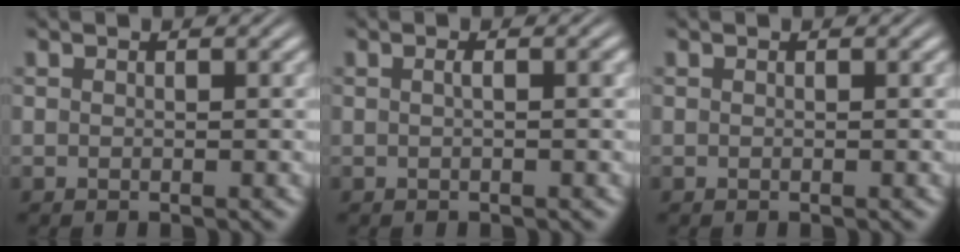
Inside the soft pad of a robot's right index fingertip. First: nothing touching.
{"total": 0.7, "force": [-0.2, -0.1, 0.7], "torque": [-0.008, 0.002, -0.003]}
{"total": 0.0}